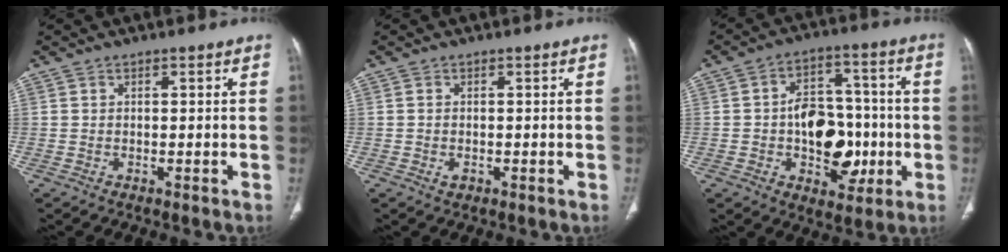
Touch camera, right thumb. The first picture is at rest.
{"total": 1.3, "force": [-0.3, 0.9, 0.8], "torque": [-0.013, 0.002, -0.003]}
{"total": 15.0, "force": [-2.4, 9.9, 11.0], "torque": [-0.114, 0.035, -0.027]}